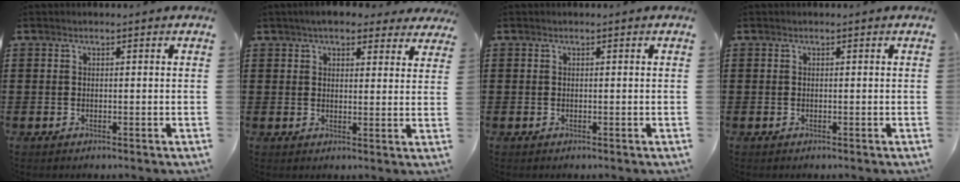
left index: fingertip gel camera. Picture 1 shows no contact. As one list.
[{"total": 4.9, "force": [4.3, 1.5, 2.0], "torque": [-0.044, -0.001, 0.077]}, {"total": 0.0}, {"total": 0.0}]